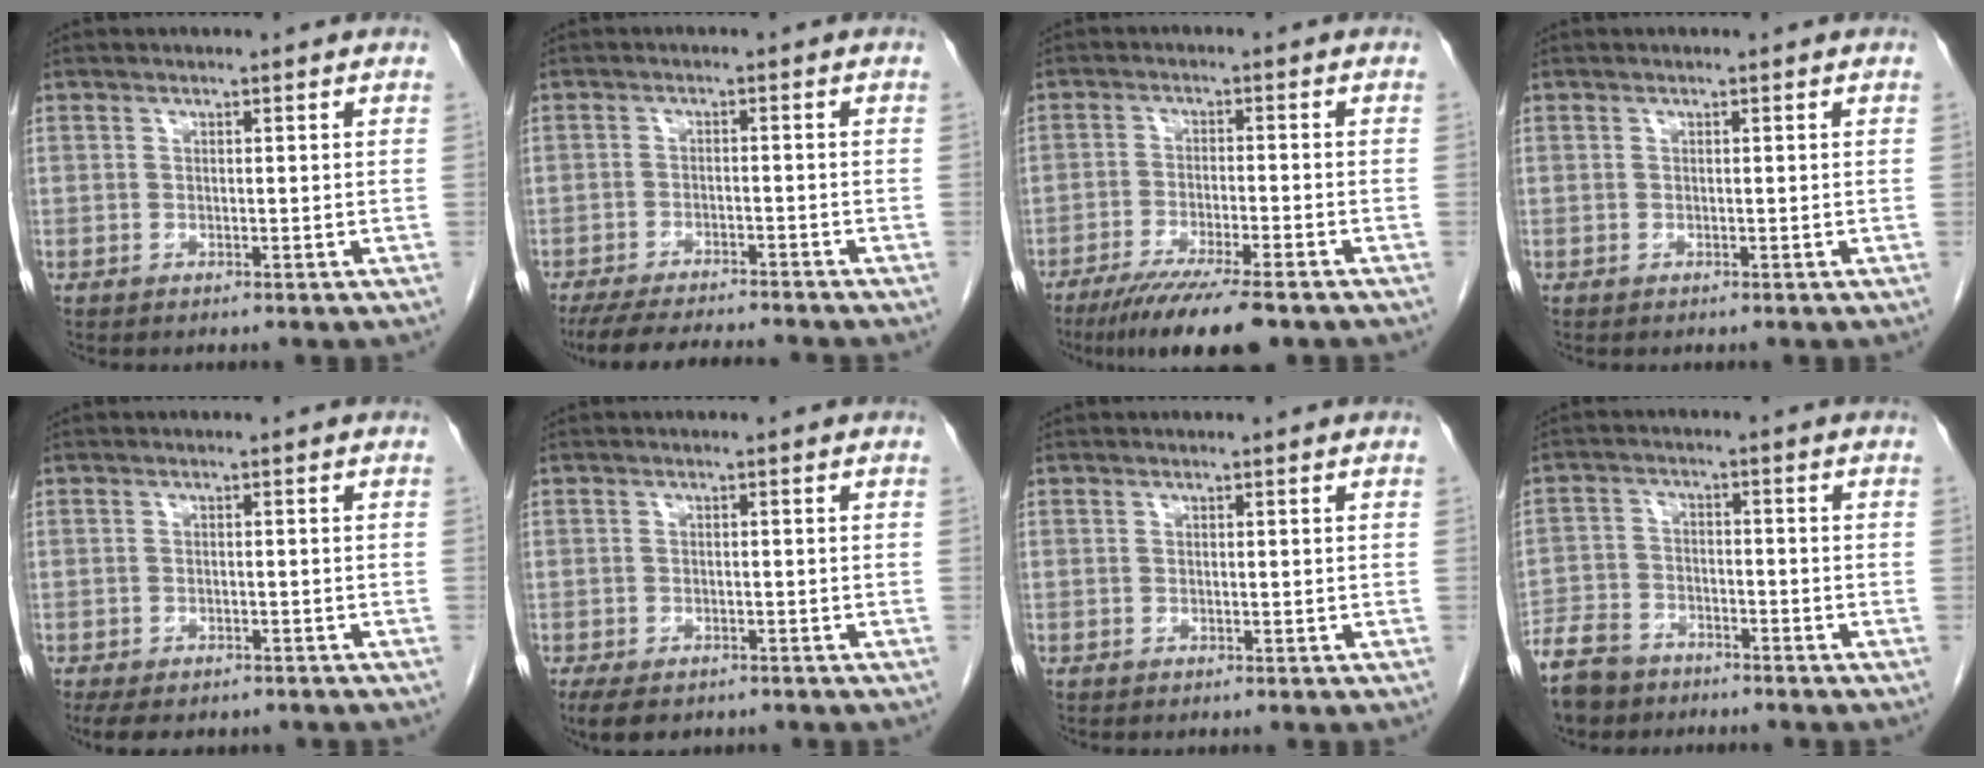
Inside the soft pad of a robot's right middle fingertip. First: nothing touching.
{"total": 11.1, "force": [-10.1, 1.2, 4.4], "torque": [-0.068, -0.012, -0.148]}
{"total": 11.3, "force": [-8.5, 0.7, 7.3], "torque": [-0.113, -0.027, -0.133]}
{"total": 0.0}
{"total": 8.5, "force": [-6.8, 3.4, 3.9], "torque": [-0.062, -0.005, -0.086]}
{"total": 7.0, "force": [-5.2, 3.2, 3.5], "torque": [-0.058, -0.010, -0.075]}
{"total": 0.0}
{"total": 9.1, "force": [-7.3, 4.7, 2.9], "torque": [-0.067, -0.008, -0.129]}